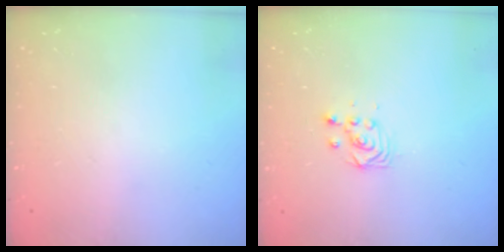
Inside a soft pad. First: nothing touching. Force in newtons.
{"total": 3.4, "press": 3.4, "slide": 0.1}